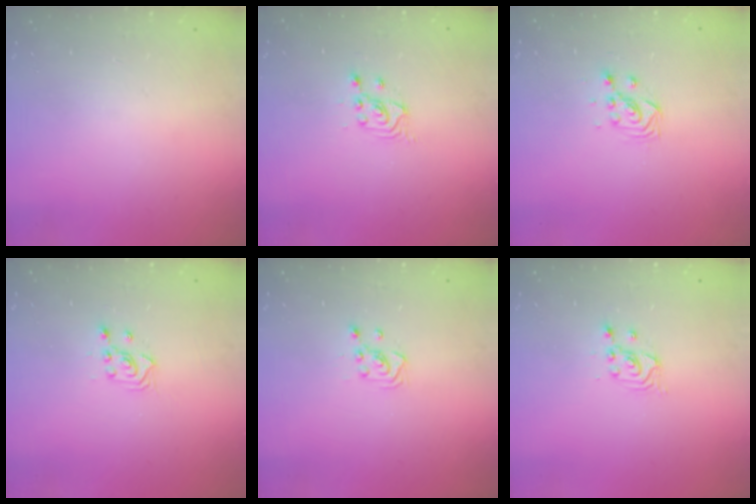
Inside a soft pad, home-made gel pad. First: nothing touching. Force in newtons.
{"total": 2.7, "press": 2.7, "slide": 0.2}
{"total": 3.5, "press": 3.5, "slide": 0.4}
{"total": 2.9, "press": 2.9, "slide": 0.2}
{"total": 3.1, "press": 3.1, "slide": 0.2}
{"total": 2.4, "press": 2.3, "slide": 0.2}